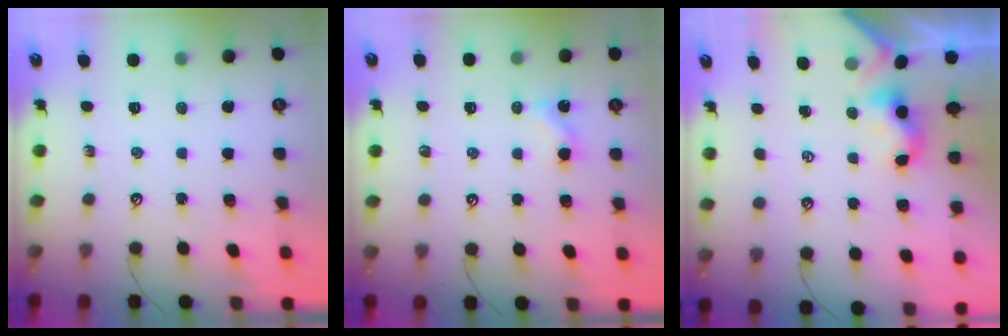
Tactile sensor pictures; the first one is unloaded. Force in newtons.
{"total": 3.7, "press": 3.7, "slide": 0.5}
{"total": 0.6, "press": 0.5, "slide": 0.4}